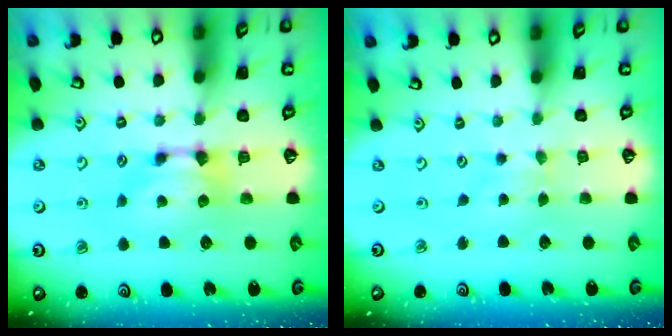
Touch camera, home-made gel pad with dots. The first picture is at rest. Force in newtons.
{"total": 1.2, "press": 1.2, "slide": 0.1}